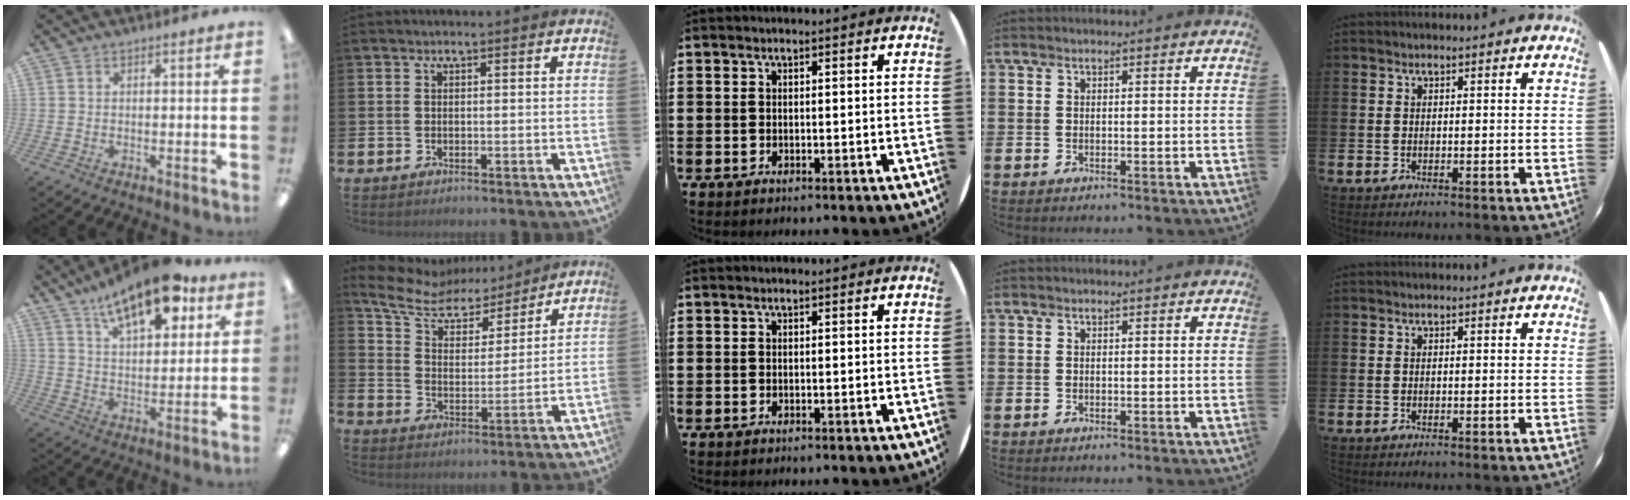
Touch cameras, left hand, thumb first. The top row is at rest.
{"thumb": {"total": 16.5, "force": [10.7, 7.0, 10.5], "torque": [-0.159, -0.048, 0.178]}, "index": {"total": 8.0, "force": [6.8, 3.4, 2.3], "torque": [-0.074, -0.047, 0.117]}}